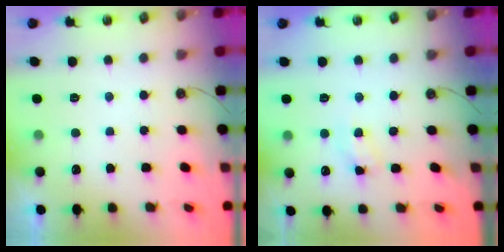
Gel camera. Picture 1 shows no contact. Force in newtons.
{"total": 3.7, "press": 3.7, "slide": 0.5}